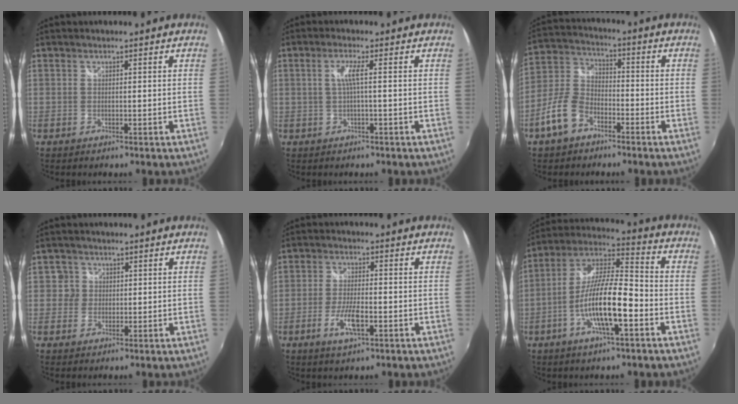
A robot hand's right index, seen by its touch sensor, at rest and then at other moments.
{"total": 2.7, "force": [-0.2, -0.5, 2.6], "torque": [-0.052, 0.001, -0.002]}
{"total": 9.3, "force": [-5.5, 5.6, 5.1], "torque": [-0.120, 0.018, -0.107]}
{"total": 2.4, "force": [0.2, 2.4, 0.0], "torque": [0.010, 0.011, 0.001]}
{"total": 6.0, "force": [-2.5, 1.5, 5.2], "torque": [-0.113, -0.007, -0.049]}
{"total": 14.3, "force": [-5.2, 3.1, 13.0], "torque": [-0.254, -0.003, -0.100]}